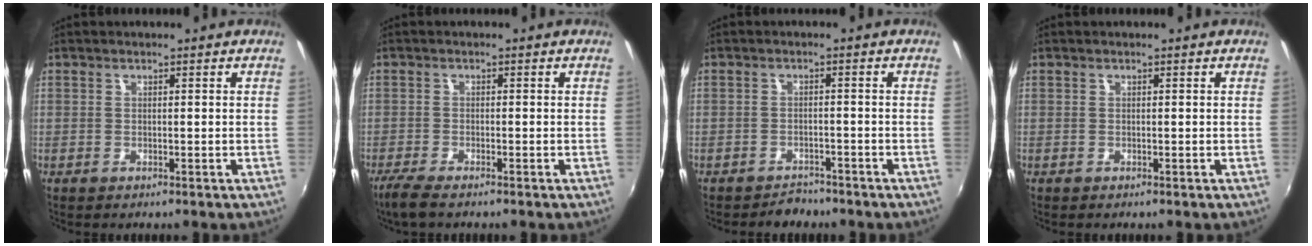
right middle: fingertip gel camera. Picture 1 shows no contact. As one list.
[{"total": 4.0, "force": [-3.2, 0.6, 2.4], "torque": [-0.065, -0.014, -0.063]}, {"total": 3.4, "force": [-3.1, 1.5, 0.3], "torque": [-0.014, 0.000, -0.046]}, {"total": 0.0}]